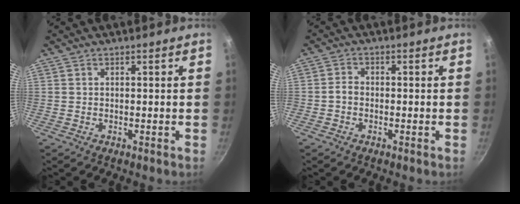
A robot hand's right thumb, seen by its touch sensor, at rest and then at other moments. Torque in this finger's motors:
{"motor_torque": [1.57, 1.84, 1.73, -0.55, 0.20]}